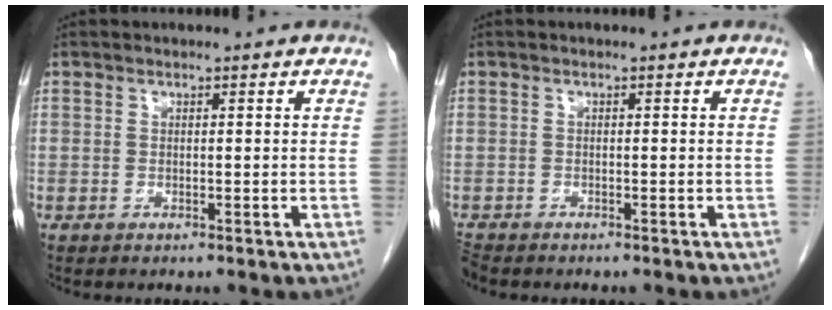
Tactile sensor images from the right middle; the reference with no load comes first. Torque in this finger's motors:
{"motor_torque": [-0.07, 0.12, -0.02, -0.01]}